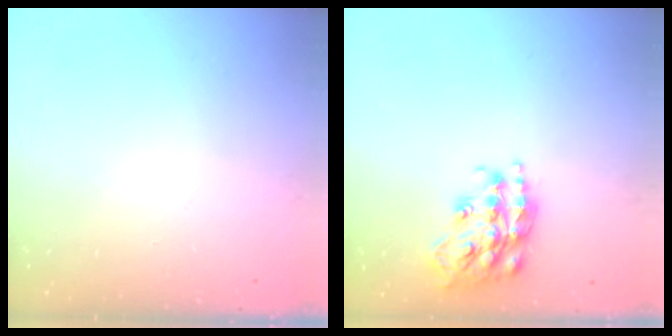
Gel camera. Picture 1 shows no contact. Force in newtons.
{"total": 18.2, "press": 18.2, "slide": 1.2}